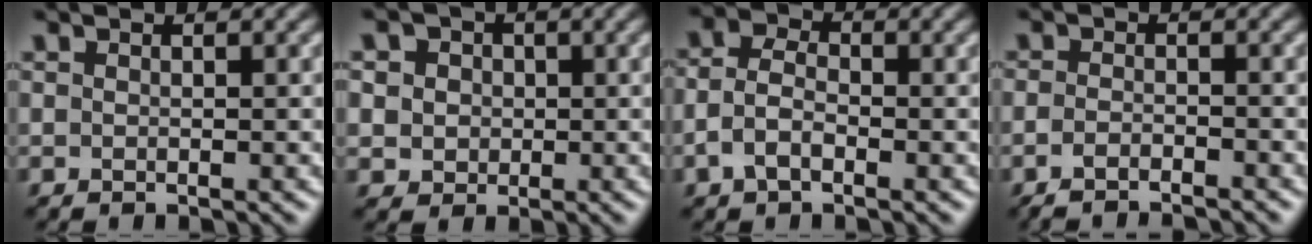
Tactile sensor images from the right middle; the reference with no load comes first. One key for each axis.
{"total": 4.9, "fx": 1.6, "fy": 4.1, "fz": 2.2, "tx": -0.035, "ty": 0.022, "tz": 0.010}
{"total": 3.1, "fx": -1.0, "fy": 1.9, "fz": 2.2, "tx": -0.049, "ty": 0.006, "tz": -0.029}
{"total": 2.4, "fx": -1.9, "fy": 0.5, "fz": 1.3, "tx": -0.018, "ty": -0.004, "tz": -0.038}